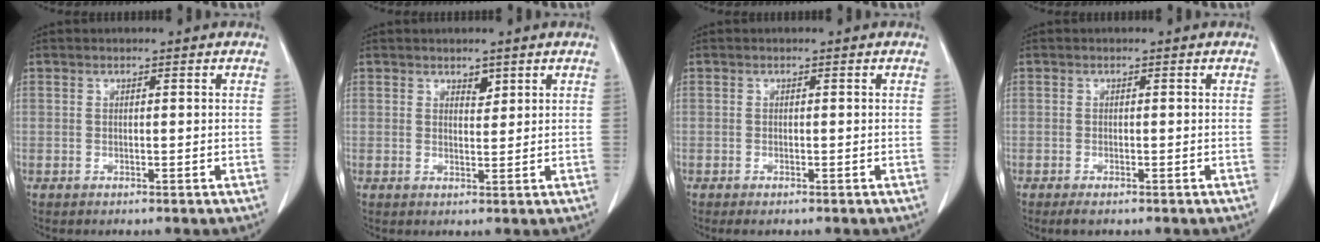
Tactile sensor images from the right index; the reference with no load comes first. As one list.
[{"total": 1.5, "force": [1.1, 0.7, 0.7], "torque": [-0.007, -0.005, 0.016]}, {"total": 0.8, "force": [-0.6, 0.1, 0.6], "torque": [-0.006, -0.003, -0.004]}, {"total": 1.6, "force": [-1.1, 0.4, 1.1], "torque": [-0.012, -0.004, -0.014]}]